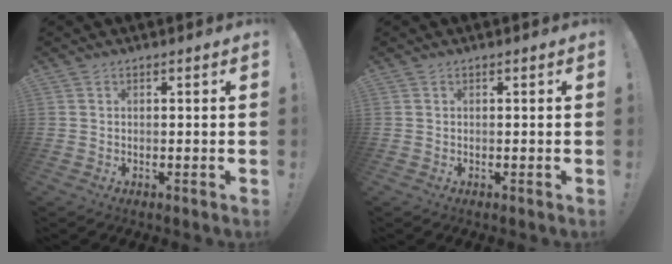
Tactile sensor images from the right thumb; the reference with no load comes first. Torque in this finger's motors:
{"motor_torque": [0.00, 0.00, 0.00, 0.00, 0.01]}